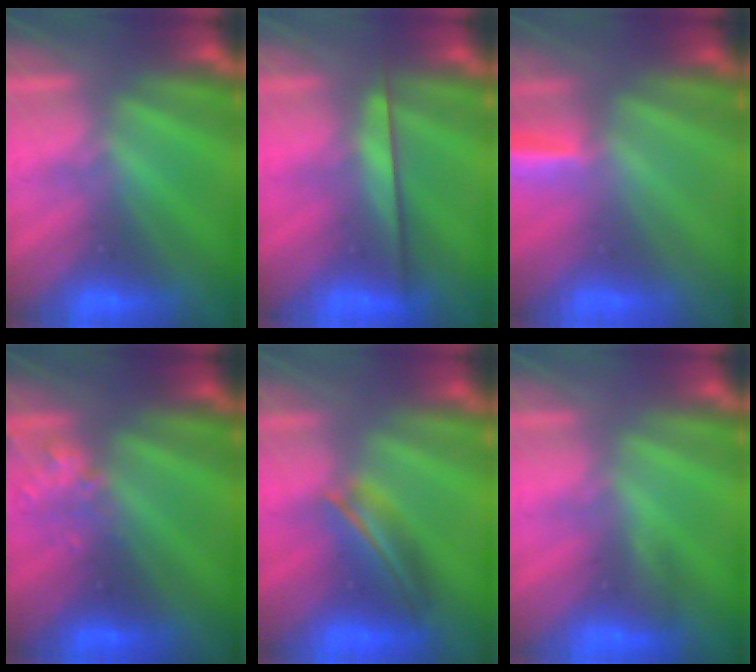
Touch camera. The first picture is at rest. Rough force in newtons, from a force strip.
{"total": 2.4}
{"total": 2.9}
{"total": 2.4}
{"total": 6.6}
{"total": 2.9}